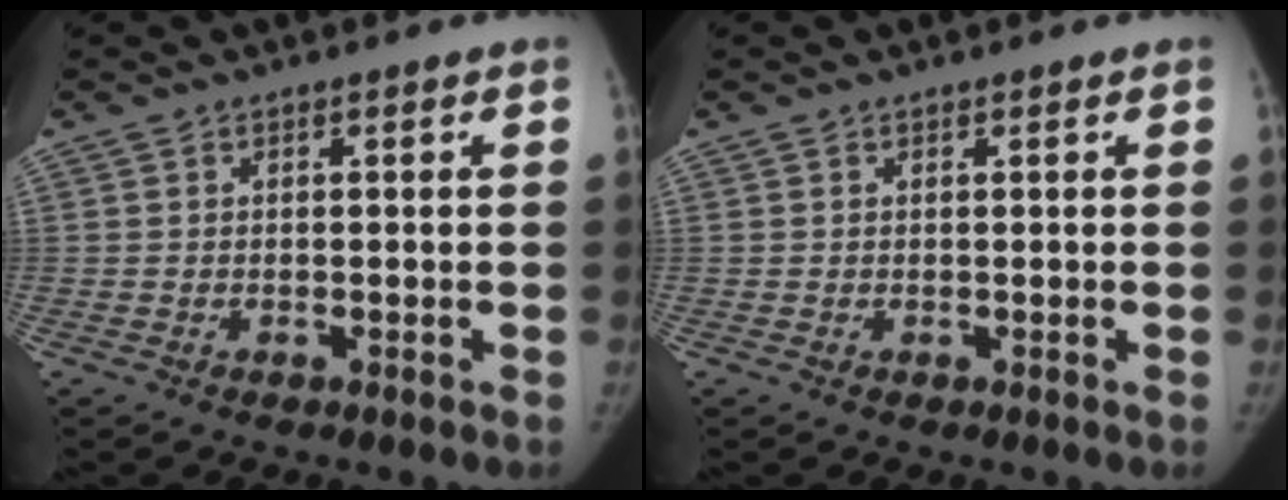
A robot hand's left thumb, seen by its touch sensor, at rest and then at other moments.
{"total": 0.0}